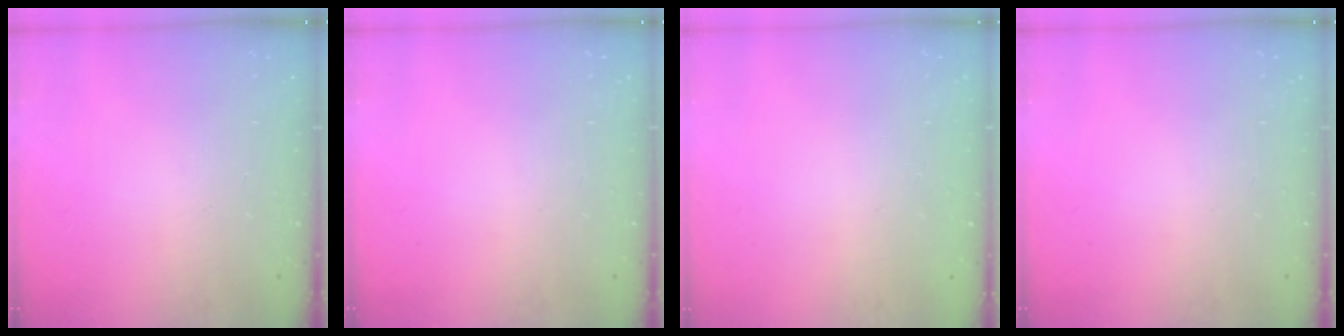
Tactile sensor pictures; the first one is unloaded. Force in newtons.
{"total": 0.0}
{"total": 0.0}
{"total": 0.0}